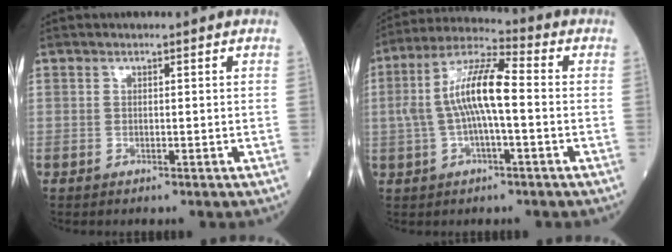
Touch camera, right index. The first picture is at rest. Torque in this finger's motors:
{"motor_torque": [1.89, 0.07, 0.91, 0.21]}